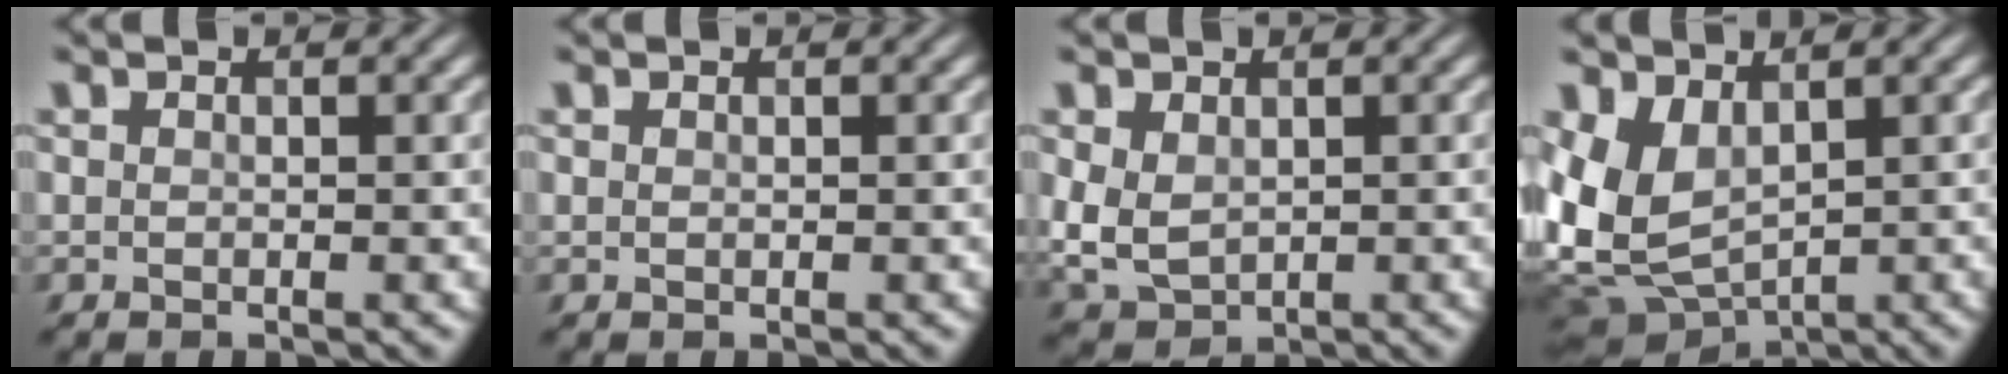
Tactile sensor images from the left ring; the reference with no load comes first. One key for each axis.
{"total": 0.0}
{"total": 3.8, "fx": 0.3, "fy": 2.9, "fz": 2.5, "tx": -0.068, "ty": -0.005, "tz": 0.011}
{"total": 6.0, "fx": 1.1, "fy": 4.0, "fz": 4.3, "tx": -0.102, "ty": -0.011, "tz": 0.024}